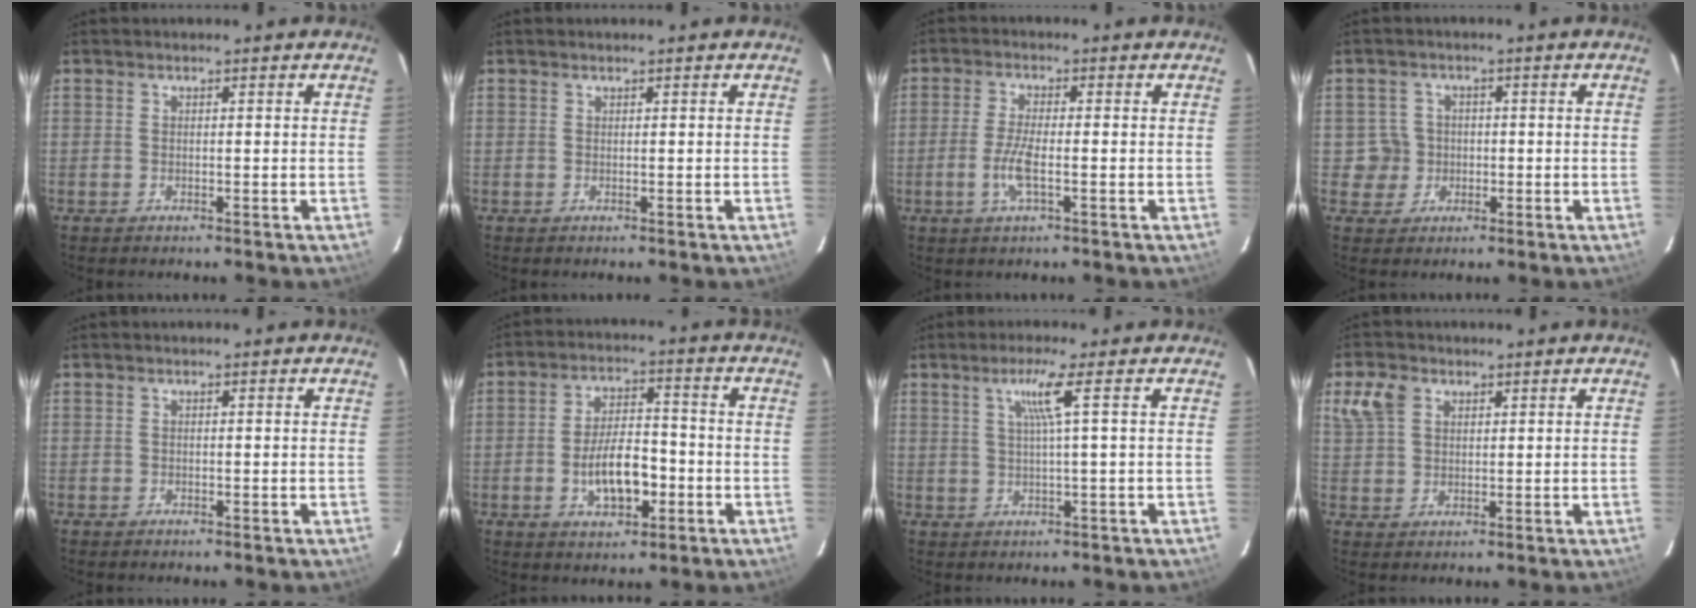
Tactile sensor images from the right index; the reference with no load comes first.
{"total": 0.0}
{"total": 5.2, "force": [-1.5, 1.1, 4.8], "torque": [-0.101, -0.004, -0.032]}
{"total": 4.2, "force": [-0.4, 4.2, 0.2], "torque": [-0.003, 0.019, 0.000]}
{"total": 0.0}
{"total": 9.3, "force": [-2.9, 4.5, 7.6], "torque": [-0.144, 0.007, -0.038]}
{"total": 4.2, "force": [1.5, -1.1, 3.8], "torque": [-0.066, 0.002, 0.030]}
{"total": 5.3, "force": [2.4, 3.9, 2.8], "torque": [-0.063, 0.018, 0.048]}